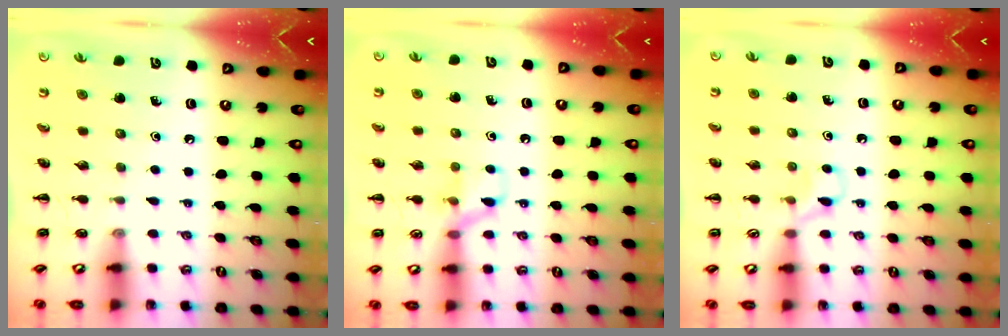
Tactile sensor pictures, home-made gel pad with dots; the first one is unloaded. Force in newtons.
{"total": 7.3, "press": 7.2, "slide": 0.3}
{"total": 5.4, "press": 5.1, "slide": 1.9}